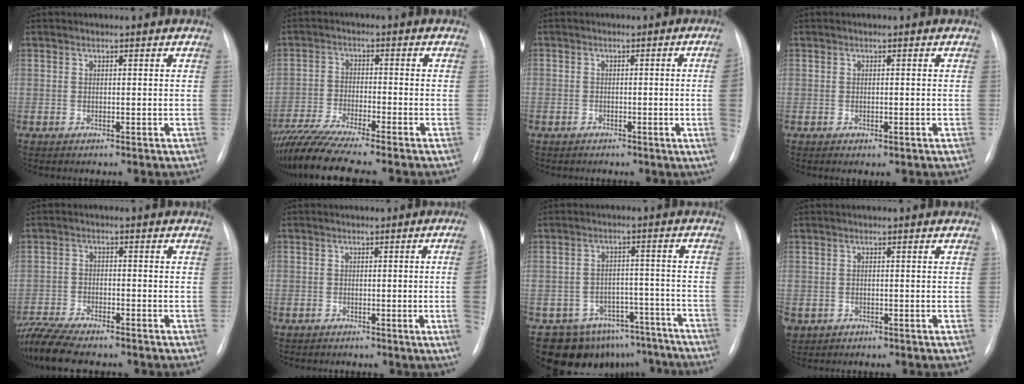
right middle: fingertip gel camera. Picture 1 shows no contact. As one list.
[{"total": 12.0, "force": [-10.3, -0.2, 6.3], "torque": [-0.113, -0.022, -0.174]}, {"total": 4.1, "force": [-0.9, -0.7, 4.0], "torque": [-0.046, -0.002, -0.016]}, {"total": 0.7, "force": [-0.3, 0.5, 0.5], "torque": [-0.007, -0.001, -0.003]}, {"total": 11.3, "force": [-9.7, 2.3, 5.2], "torque": [-0.098, -0.010, -0.159]}, {"total": 4.6, "force": [-0.9, -0.9, 4.4], "torque": [-0.048, -0.002, -0.016]}, {"total": 13.7, "force": [-11.2, 7.7, 1.2], "torque": [0.000, 0.047, -0.135]}, {"total": 3.3, "force": [-1.7, 2.7, 0.6], "torque": [-0.013, 0.001, -0.025]}]